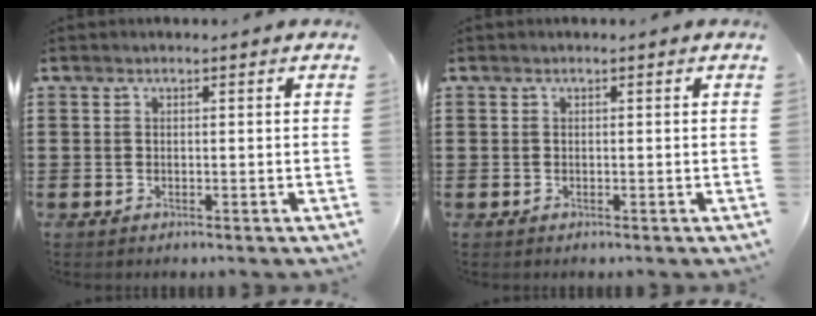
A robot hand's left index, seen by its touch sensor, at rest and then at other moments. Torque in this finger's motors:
{"motor_torque": [-0.02, 0.02, 0.00, 0.00]}